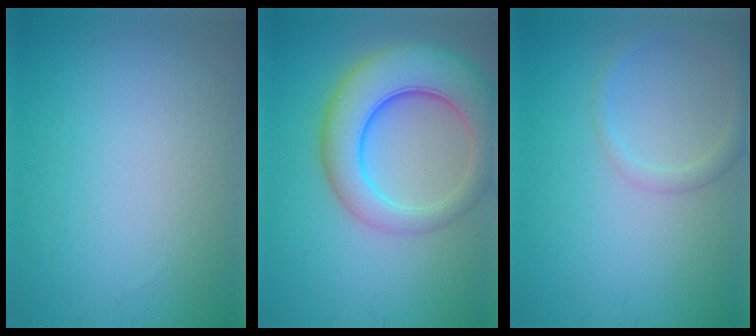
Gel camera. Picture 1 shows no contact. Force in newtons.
{"total": 8.6, "press": 8.6, "slide": 0.6}
{"total": 2.1, "press": 2.1, "slide": 0.1}